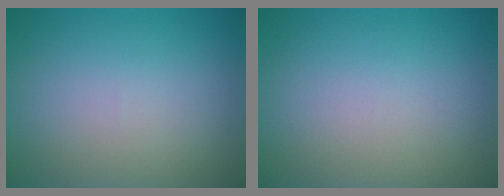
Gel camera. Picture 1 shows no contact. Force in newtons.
{"total": 0.0}